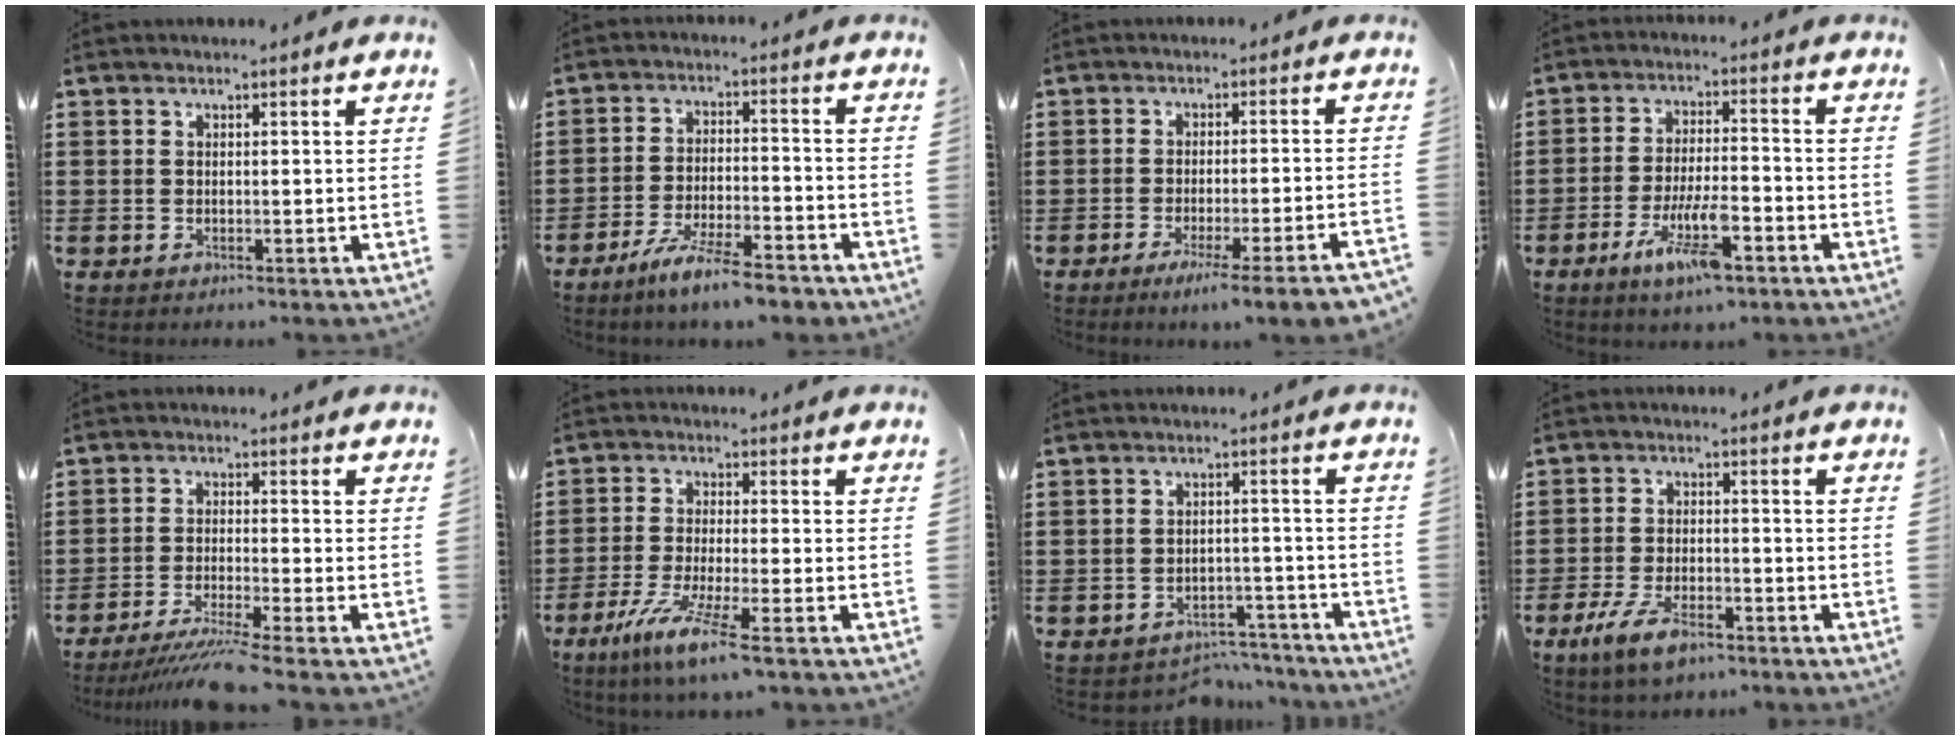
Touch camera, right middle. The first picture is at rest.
{"total": 7.7, "force": [-6.4, 0.5, 4.2], "torque": [-0.084, -0.005, -0.119]}
{"total": 4.6, "force": [-3.4, -0.6, 3.1], "torque": [-0.047, -0.017, -0.061]}
{"total": 8.9, "force": [-4.5, 2.5, 7.2], "torque": [-0.145, -0.002, -0.081]}
{"total": 5.4, "force": [-4.4, -0.6, 3.1], "torque": [-0.056, -0.021, -0.081]}
{"total": 6.5, "force": [-4.4, -0.2, 4.8], "torque": [-0.106, -0.020, -0.083]}
{"total": 3.9, "force": [-3.9, 0.7, 0.1], "torque": [-0.008, 0.002, -0.080]}
{"total": 6.1, "force": [-3.8, 2.2, 4.2], "torque": [-0.095, -0.003, -0.070]}